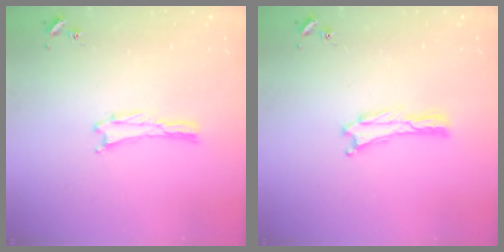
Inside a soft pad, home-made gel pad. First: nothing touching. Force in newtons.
{"total": 0.0}